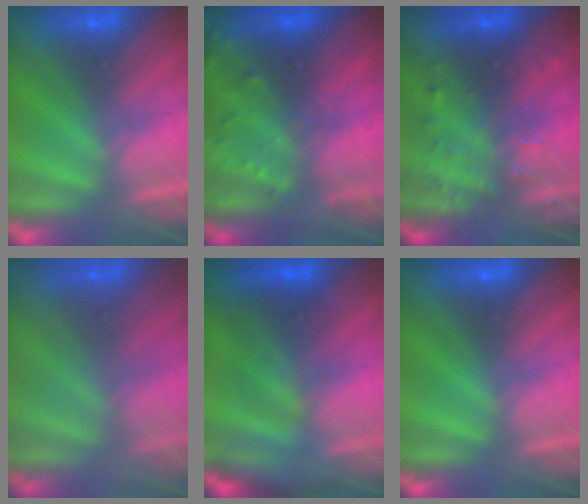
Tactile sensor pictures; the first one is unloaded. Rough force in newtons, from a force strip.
{"total": 9.4}
{"total": 4.7}
{"total": 1.7}
{"total": 2.5}
{"total": 0.0}